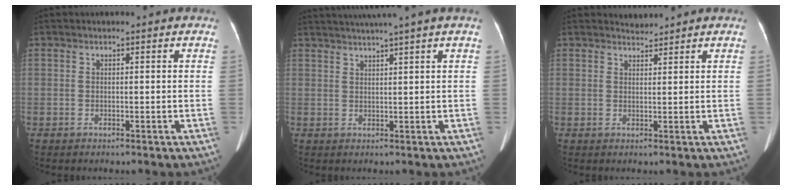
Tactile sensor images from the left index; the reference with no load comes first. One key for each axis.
{"total": 6.7, "fx": 5.4, "fy": -1.8, "fz": 3.6, "tx": -0.049, "ty": 0.019, "tz": 0.075}
{"total": 1.4, "fx": 1.4, "fy": -0.1, "fz": -0.4, "tx": -0.003, "ty": 0.000, "tz": 0.026}